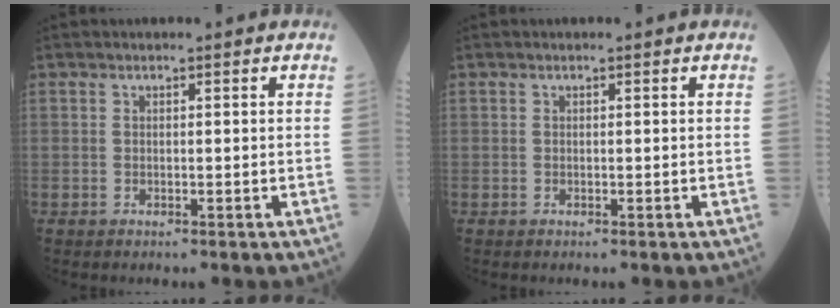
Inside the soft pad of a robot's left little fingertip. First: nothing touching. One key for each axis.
{"total": 0.0}